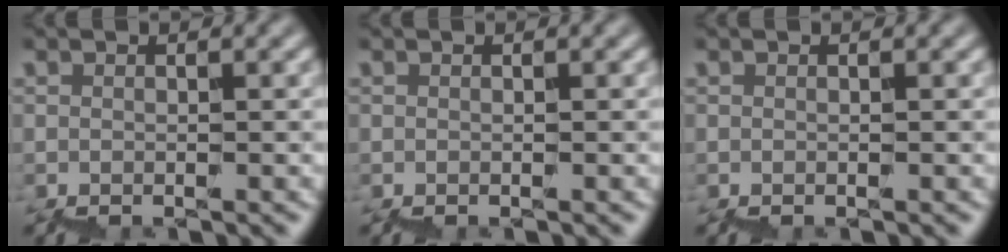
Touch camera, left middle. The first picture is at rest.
{"total": 0.0}
{"total": 0.0}